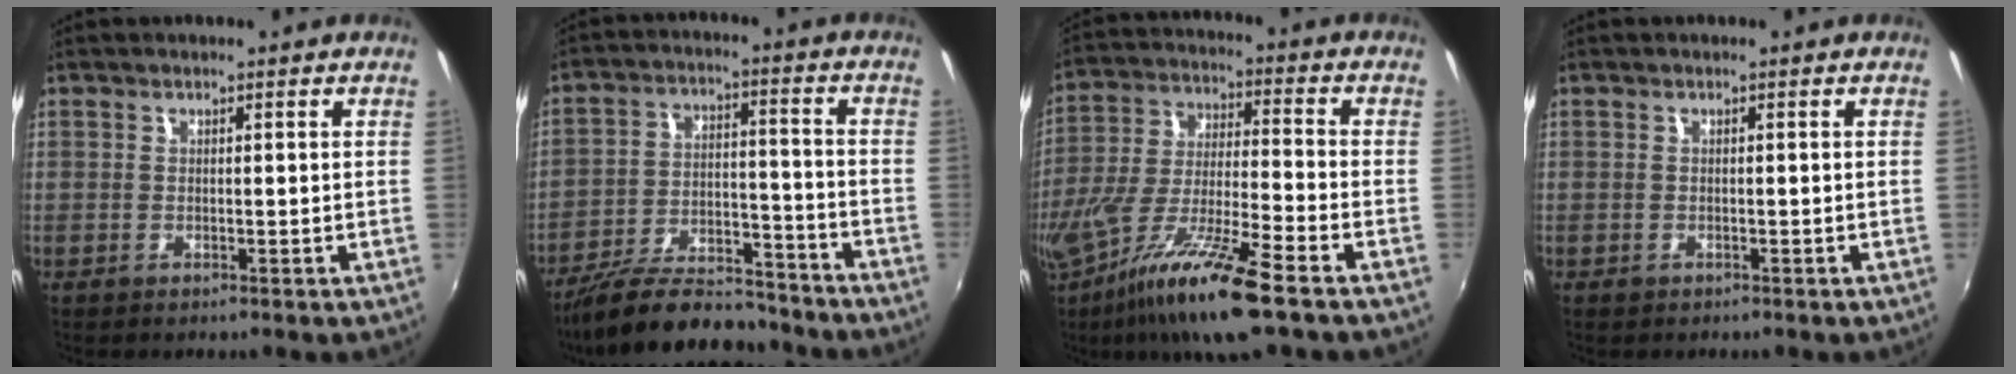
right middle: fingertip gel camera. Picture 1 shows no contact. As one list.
[{"total": 18.4, "force": [-15.7, 5.3, 7.9], "torque": [-0.157, -0.006, -0.239]}, {"total": 18.4, "force": [-10.9, 1.8, 14.7], "torque": [-0.289, -0.051, -0.200]}, {"total": 0.7, "force": [-0.5, 0.5, 0.2], "torque": [-0.004, -0.001, -0.005]}]